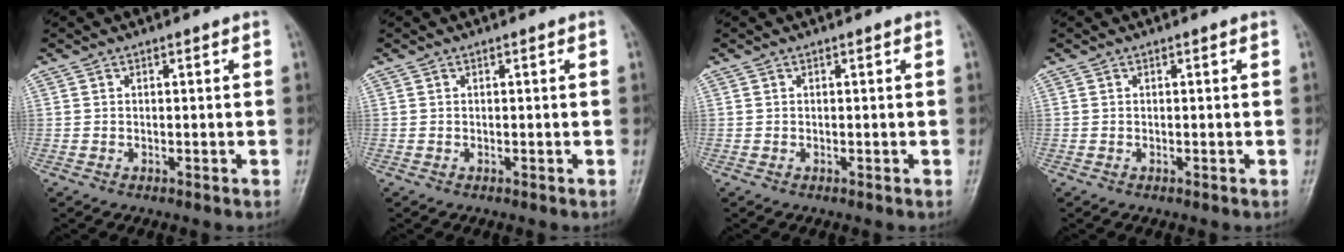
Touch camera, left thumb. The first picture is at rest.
{"total": 0.0}
{"total": 0.0}
{"total": 0.0}